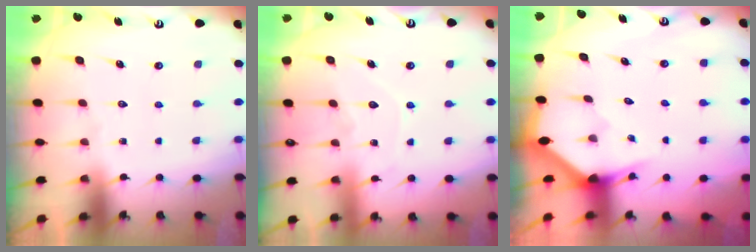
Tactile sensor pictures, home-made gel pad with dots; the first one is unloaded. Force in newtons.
{"total": 6.8, "press": 6.8, "slide": 0.7}
{"total": 2.2, "press": 2.2, "slide": 0.1}